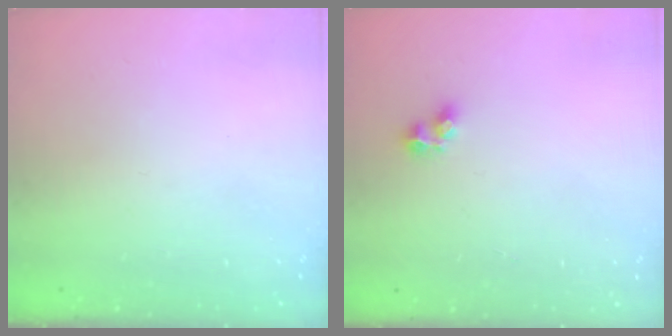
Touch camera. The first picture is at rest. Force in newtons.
{"total": 4.4, "press": 4.3, "slide": 0.8}